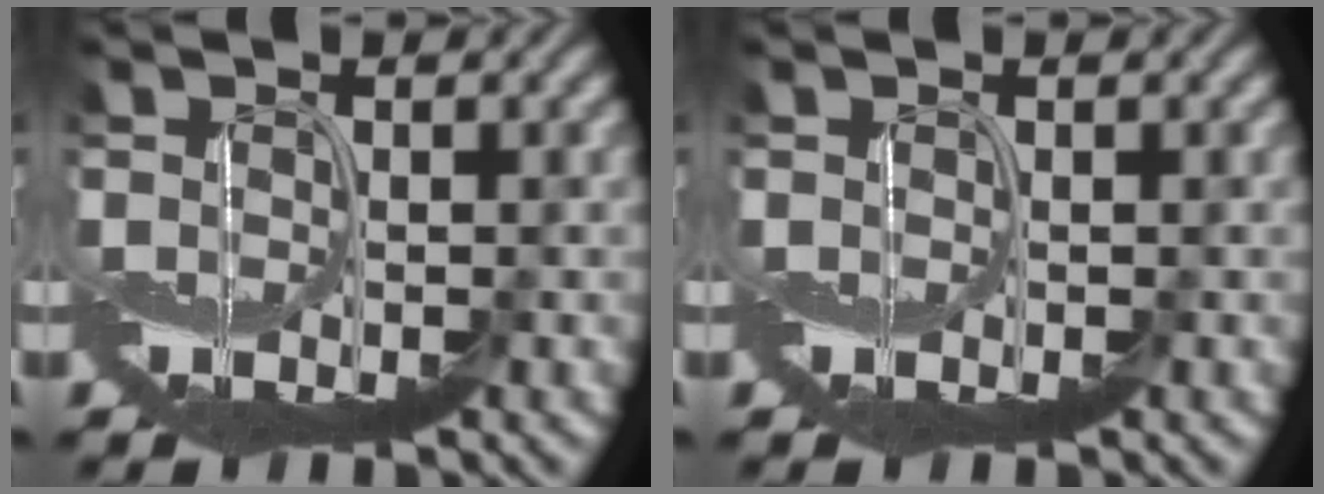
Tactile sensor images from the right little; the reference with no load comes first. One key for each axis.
{"total": 0.0}